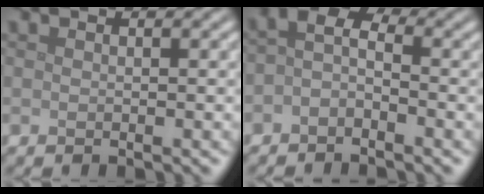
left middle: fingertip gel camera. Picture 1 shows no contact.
{"total": 2.5, "force": [-0.8, 1.4, 2.0], "torque": [-0.040, 0.009, -0.025]}